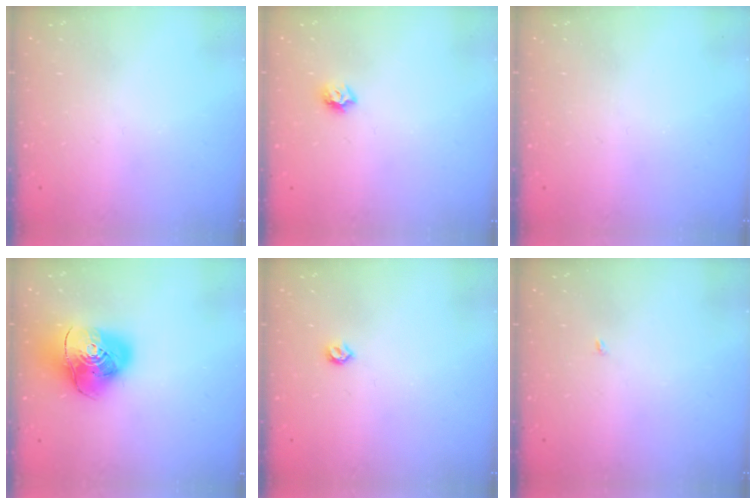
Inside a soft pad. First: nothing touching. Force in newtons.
{"total": 5.8, "press": 5.8, "slide": 0.7}
{"total": 0.0}
{"total": 14.0, "press": 13.9, "slide": 1.8}
{"total": 4.2, "press": 4.2, "slide": 0.7}
{"total": 1.9, "press": 1.9, "slide": 0.2}